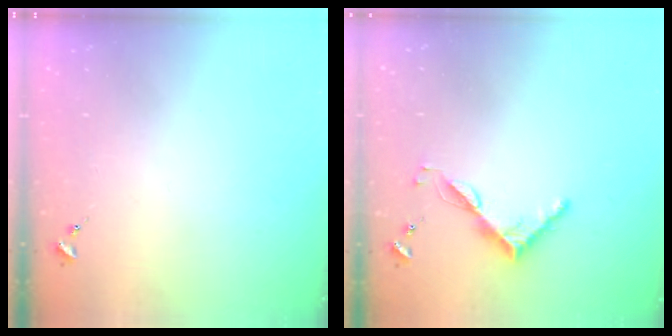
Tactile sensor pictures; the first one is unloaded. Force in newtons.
{"total": 6.4, "press": 6.3, "slide": 0.6}